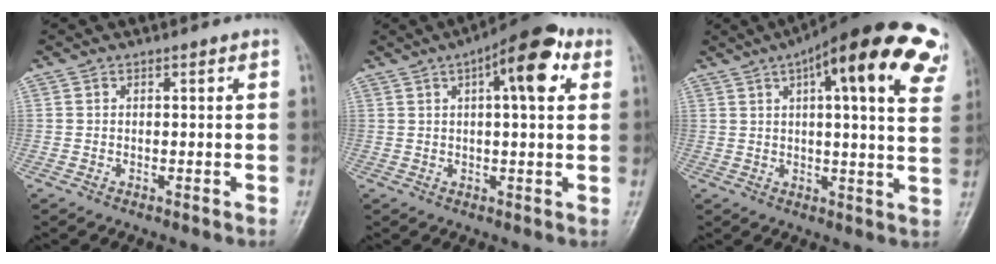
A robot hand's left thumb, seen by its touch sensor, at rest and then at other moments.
{"total": 11.3, "force": [4.3, 3.8, 9.7], "torque": [-0.122, 0.011, 0.052]}
{"total": 25.1, "force": [13.1, 6.3, 20.5], "torque": [-0.247, 0.002, 0.158]}